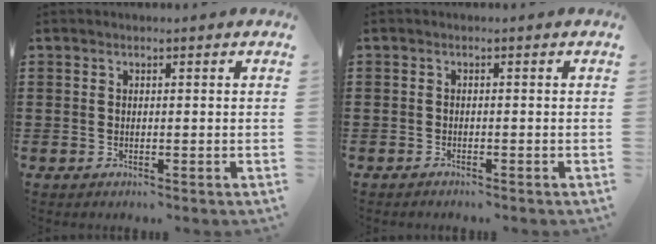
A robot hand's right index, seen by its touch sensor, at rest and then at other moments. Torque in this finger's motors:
{"motor_torque": [-0.56, 0.77, -0.11, -0.03]}